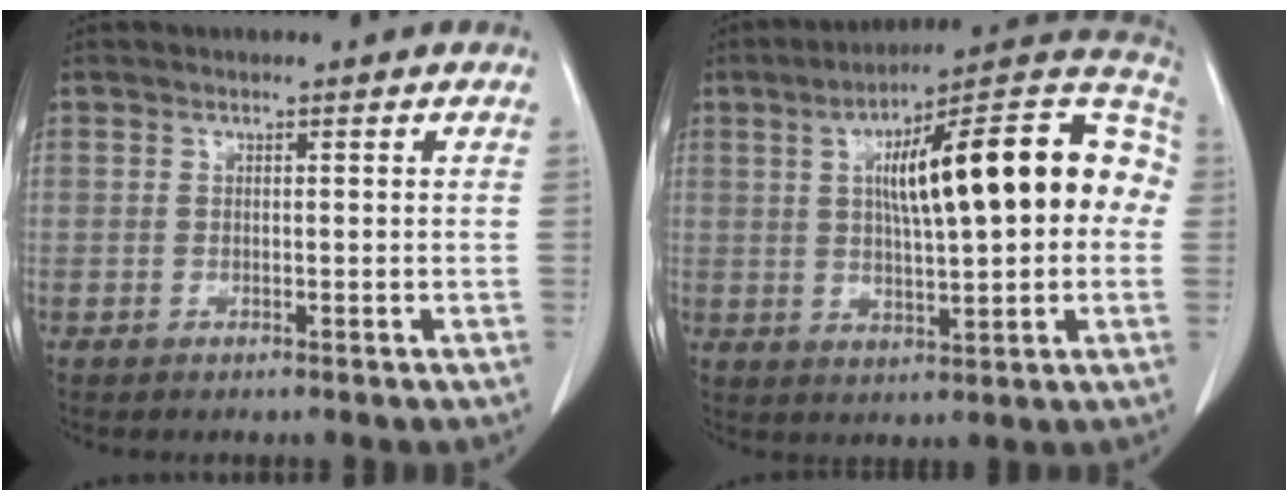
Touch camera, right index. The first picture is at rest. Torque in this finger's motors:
{"motor_torque": [2.06, 0.08, 0.86, 0.21]}